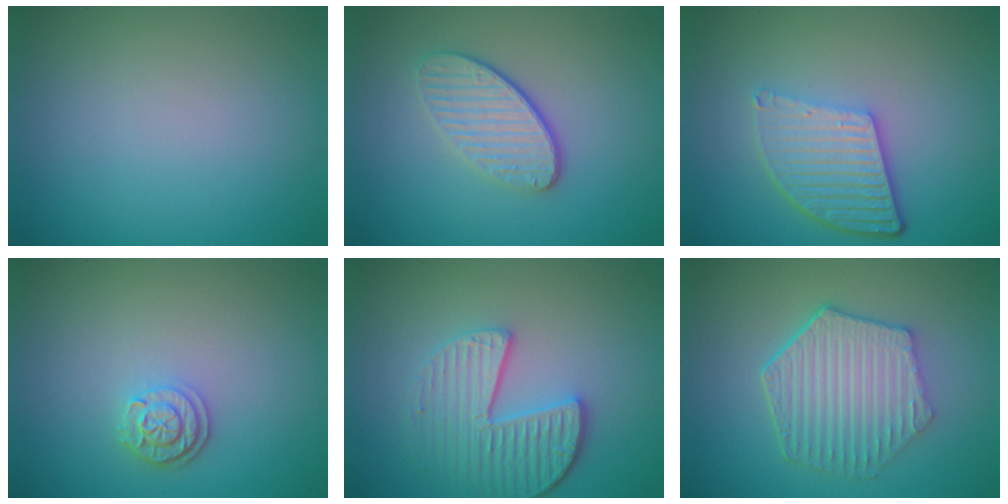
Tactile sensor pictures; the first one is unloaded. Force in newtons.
{"total": 3.6, "press": 3.0, "slide": 2.0}
{"total": 5.5, "press": 4.0, "slide": 3.8}
{"total": 2.4, "press": 2.1, "slide": 1.3}
{"total": 4.6, "press": 3.9, "slide": 2.5}
{"total": 6.2, "press": 4.8, "slide": 4.0}